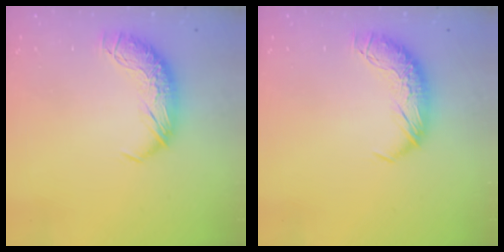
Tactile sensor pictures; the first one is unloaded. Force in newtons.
{"total": 0.0}